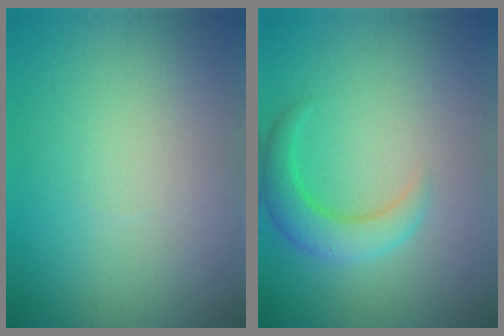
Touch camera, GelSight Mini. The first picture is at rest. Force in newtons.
{"total": 3.7, "press": 3.7, "slide": 0.2}